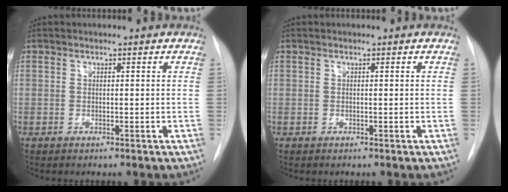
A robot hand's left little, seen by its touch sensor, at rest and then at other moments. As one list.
[{"total": 0.0}]